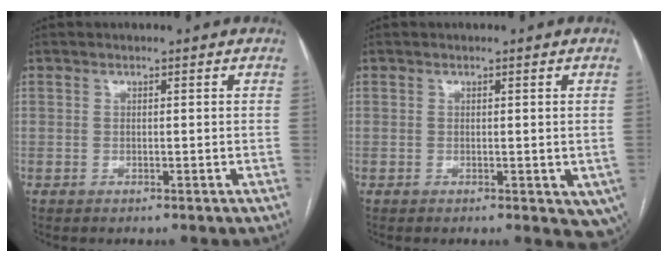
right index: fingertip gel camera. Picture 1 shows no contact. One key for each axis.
{"total": 4.8, "fx": -1.2, "fy": 2.6, "fz": 3.9, "tx": -0.027, "ty": -0.007, "tz": -0.015}